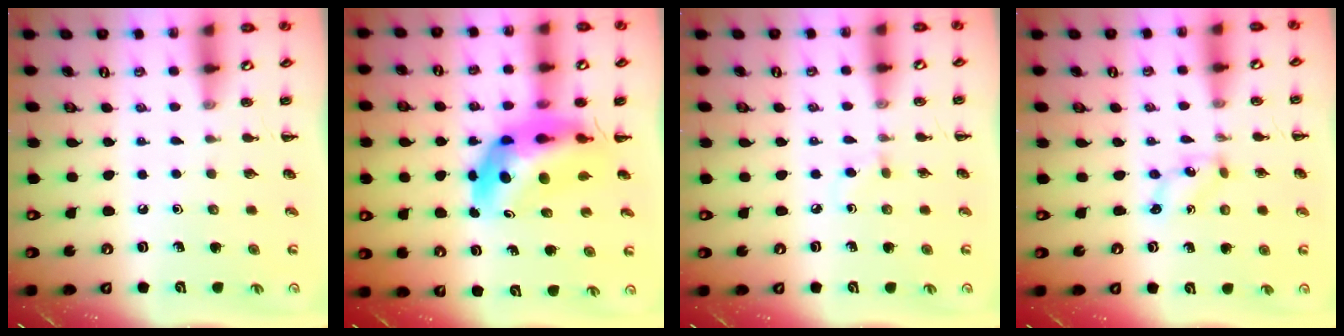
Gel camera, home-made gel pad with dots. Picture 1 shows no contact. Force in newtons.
{"total": 12.1, "press": 11.4, "slide": 3.9}
{"total": 2.7, "press": 2.5, "slide": 0.9}
{"total": 1.1, "press": 1.1, "slide": 0.1}